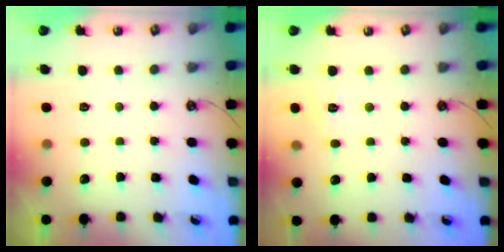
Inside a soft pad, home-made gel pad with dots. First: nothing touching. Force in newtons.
{"total": 3.9, "press": 3.9, "slide": 0.6}